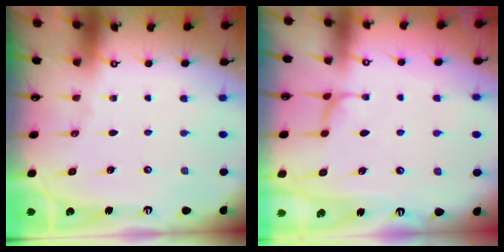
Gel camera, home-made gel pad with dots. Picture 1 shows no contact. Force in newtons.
{"total": 1.4, "press": 1.3, "slide": 0.5}